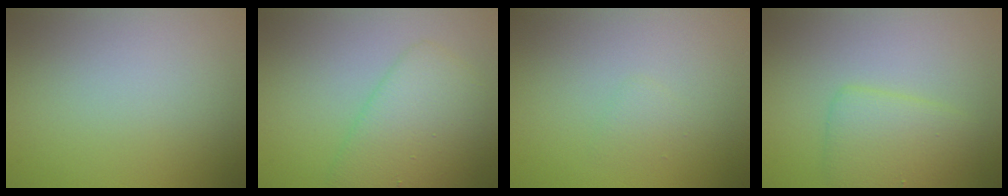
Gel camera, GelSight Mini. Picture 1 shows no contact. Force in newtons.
{"total": 5.3, "press": 5.3, "slide": 0.1}
{"total": 0.8, "press": 0.8, "slide": 0.1}
{"total": 3.5, "press": 3.5, "slide": 0.3}